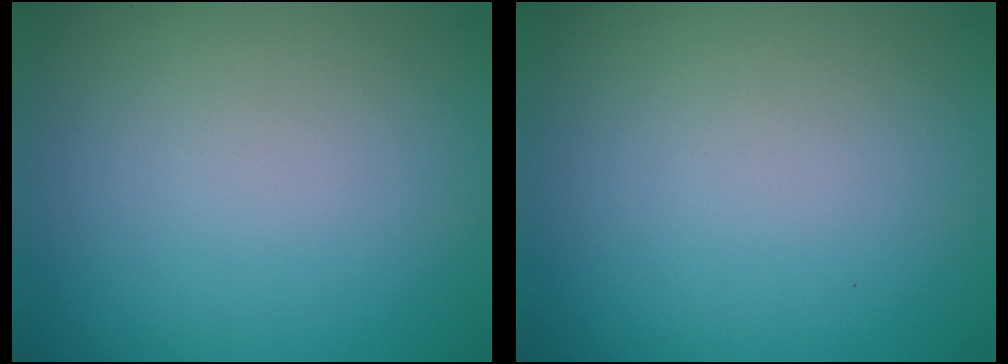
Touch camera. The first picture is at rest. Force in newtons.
{"total": 0.0}